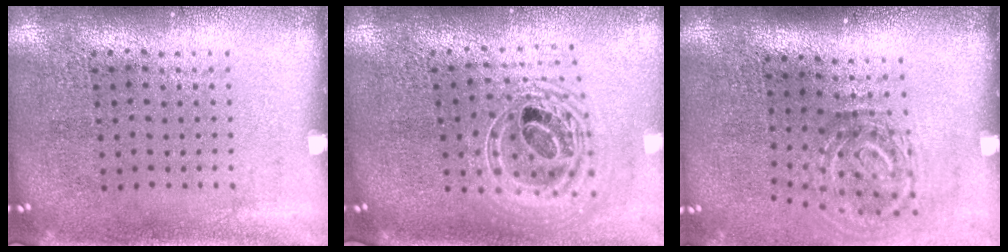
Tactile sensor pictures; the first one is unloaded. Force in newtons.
{"total": 2.2, "press": 1.8, "slide": 1.4}
{"total": 1.9, "press": 1.2, "slide": 1.5}